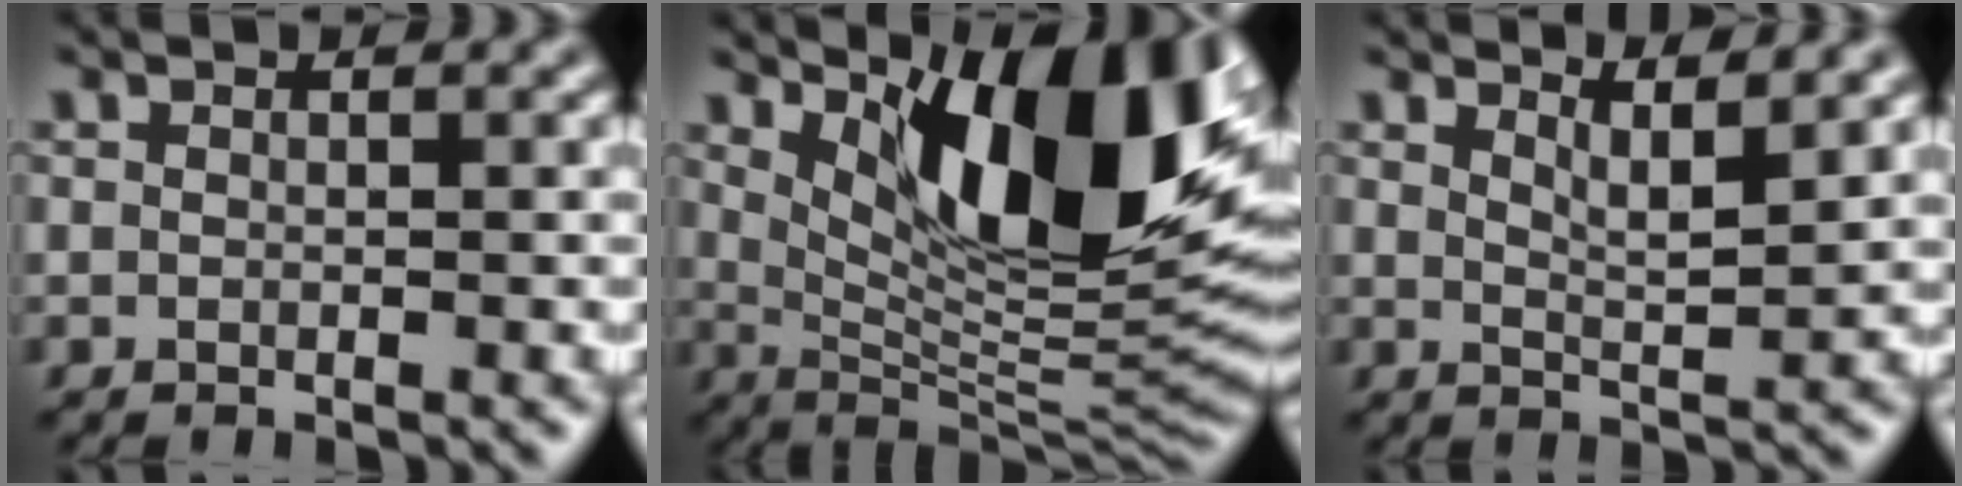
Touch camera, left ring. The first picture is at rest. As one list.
[{"total": 13.6, "force": [5.4, 4.7, 11.5], "torque": [-0.154, -0.008, 0.093]}, {"total": 3.2, "force": [2.5, 0.6, 1.9], "torque": [-0.020, -0.004, 0.038]}]